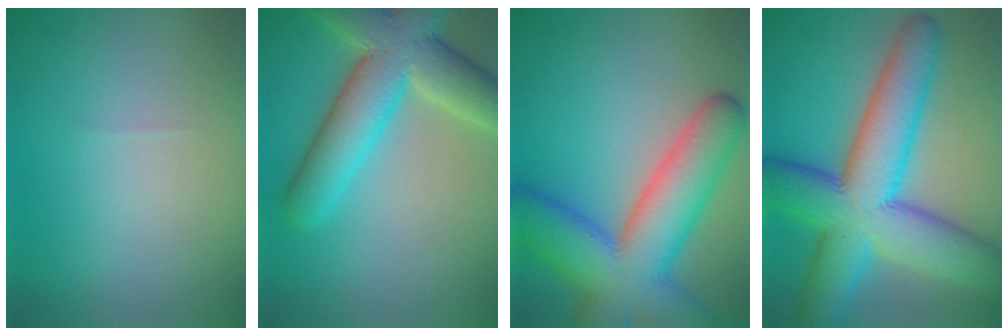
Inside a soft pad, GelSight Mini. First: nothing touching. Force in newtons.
{"total": 9.0, "press": 9.0, "slide": 0.6}
{"total": 11.2, "press": 11.2, "slide": 0.6}
{"total": 12.8, "press": 12.8, "slide": 0.3}